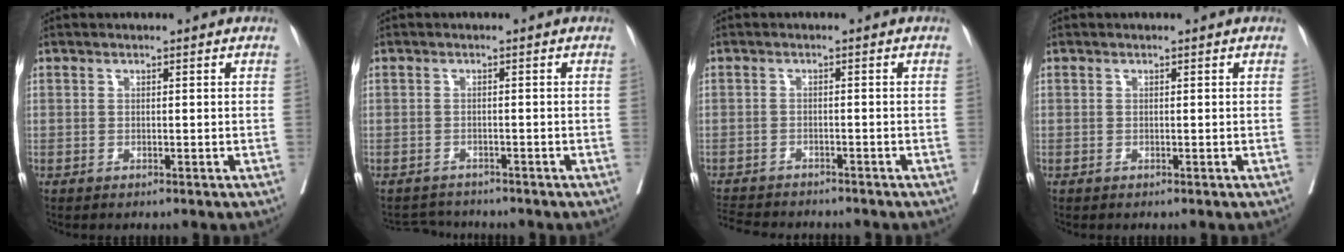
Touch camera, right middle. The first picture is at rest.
{"total": 3.4, "force": [-3.4, 0.4, -0.1], "torque": [0.006, -0.009, -0.054]}
{"total": 9.8, "force": [-9.0, 1.7, 3.5], "torque": [-0.064, -0.008, -0.129]}
{"total": 0.0}